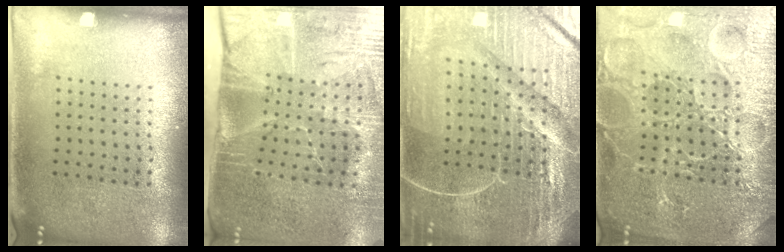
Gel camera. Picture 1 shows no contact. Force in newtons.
{"total": 4.4, "press": 3.7, "slide": 2.4}
{"total": 6.4, "press": 5.7, "slide": 2.9}
{"total": 7.5, "press": 7.4, "slide": 1.0}